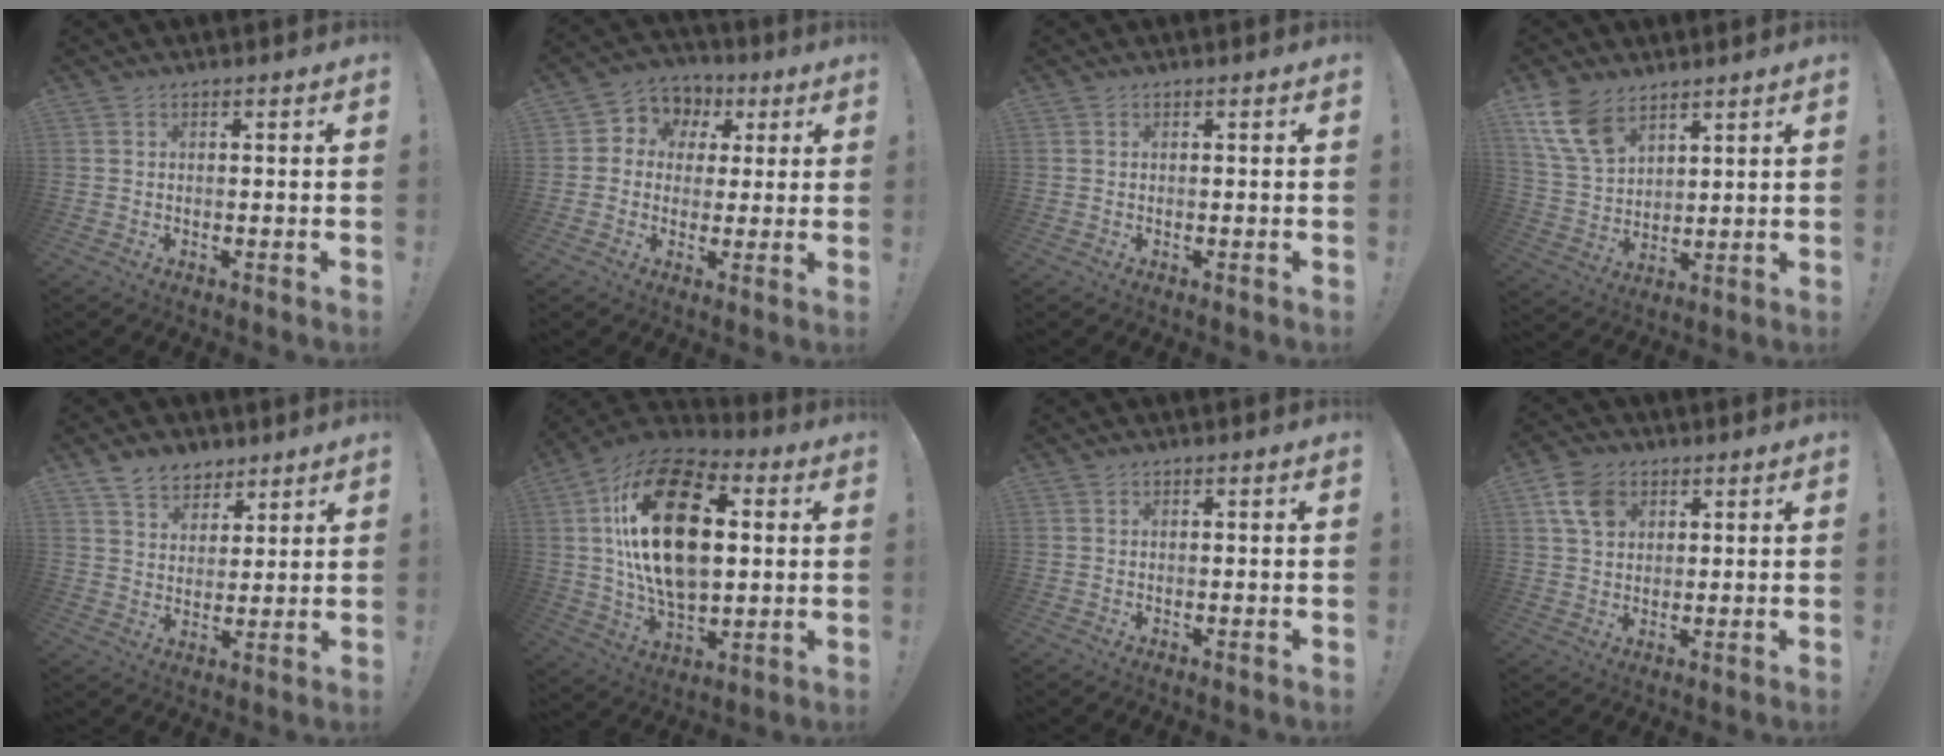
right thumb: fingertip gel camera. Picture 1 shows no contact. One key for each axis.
{"total": 6.6, "fx": 0.6, "fy": 6.3, "fz": 1.9, "tx": -0.025, "ty": -0.004, "tz": 0.016}
{"total": 0.0}
{"total": 12.1, "fx": 7.8, "fy": 6.9, "fz": 6.2, "tx": -0.132, "ty": -0.033, "tz": 0.153}
{"total": 8.6, "fx": 6.3, "fy": 5.5, "fz": 1.9, "tx": -0.033, "ty": -0.042, "tz": 0.125}
{"total": 27.5, "fx": 5.1, "fy": 16.1, "fz": 21.7, "tx": -0.394, "ty": -0.010, "tz": 0.085}
{"total": 0.0}
{"total": 8.8, "fx": 3.9, "fy": 6.4, "fz": 4.5, "tx": -0.084, "ty": 0.000, "tz": 0.081}